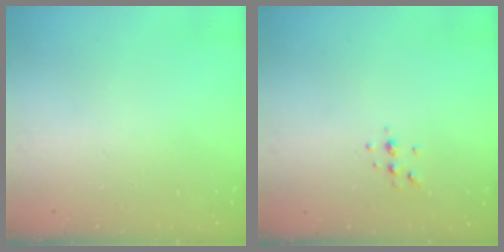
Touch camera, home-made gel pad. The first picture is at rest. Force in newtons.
{"total": 3.8, "press": 3.8, "slide": 0.7}